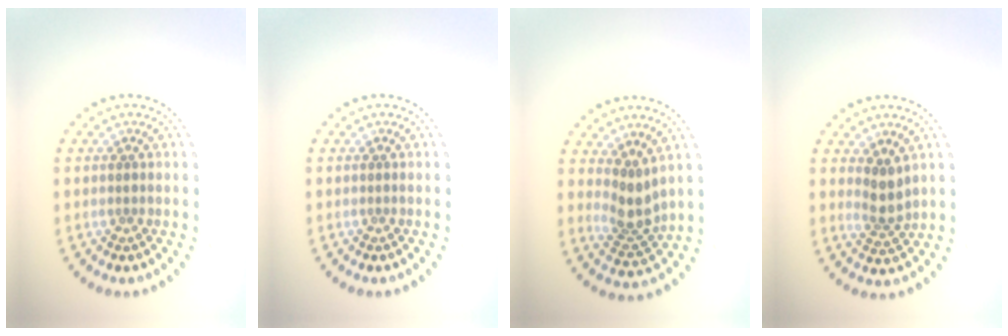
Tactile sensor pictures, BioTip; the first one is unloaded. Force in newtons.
{"total": 0.0}
{"total": 2.7, "press": 2.1, "slide": 1.8}
{"total": 2.3, "press": 1.9, "slide": 1.3}